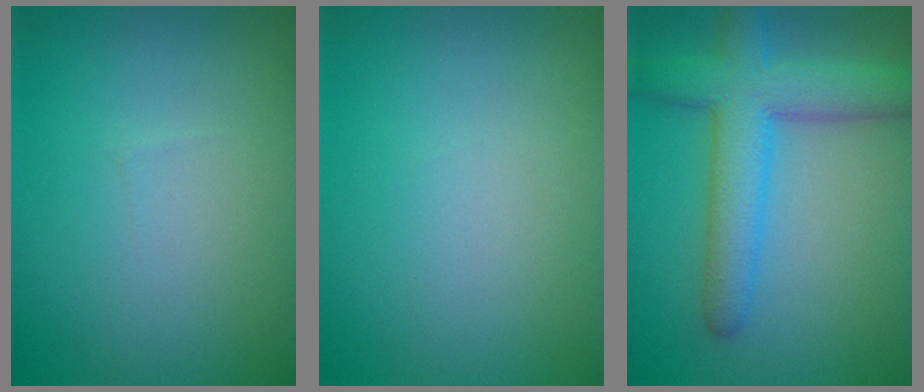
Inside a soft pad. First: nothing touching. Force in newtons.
{"total": 0.0}
{"total": 6.3, "press": 6.3, "slide": 0.3}